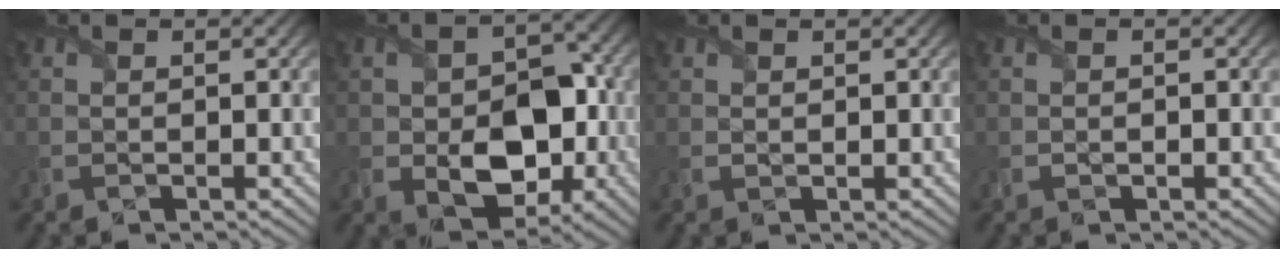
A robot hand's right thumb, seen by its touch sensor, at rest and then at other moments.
{"total": 8.0, "force": [-1.7, 5.4, 5.7], "torque": [-0.093, -0.015, -0.024]}
{"total": 0.7, "force": [0.5, 0.4, 0.2], "torque": [-0.006, -0.002, 0.013]}
{"total": 0.0}